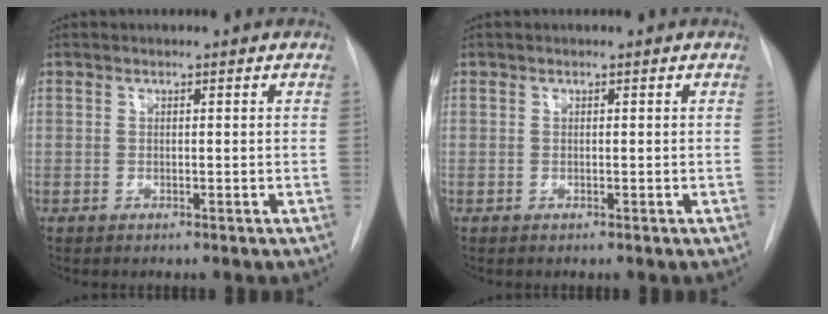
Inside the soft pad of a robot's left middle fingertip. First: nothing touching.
{"total": 0.0}